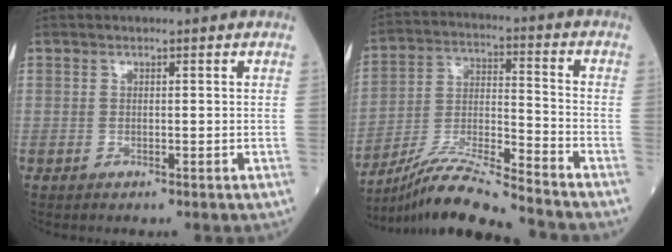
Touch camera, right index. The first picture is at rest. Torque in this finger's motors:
{"motor_torque": [-0.21, -0.38, 0.18, 0.04]}